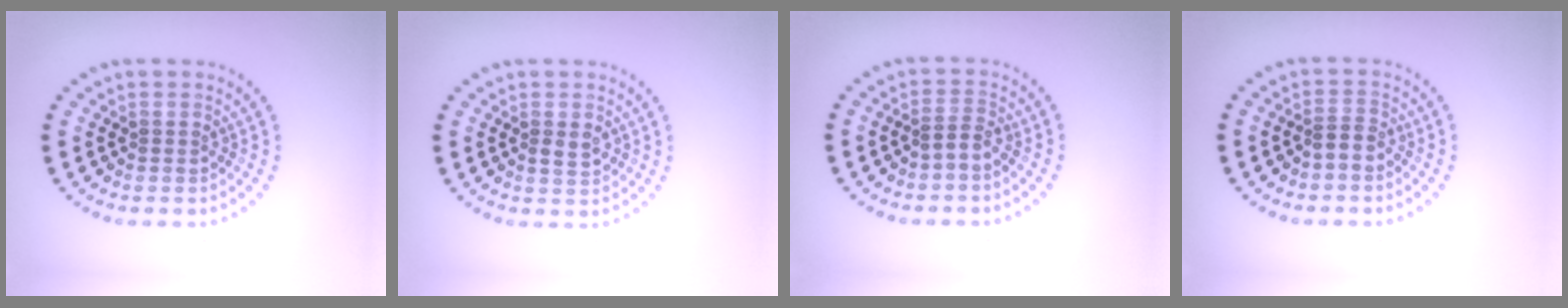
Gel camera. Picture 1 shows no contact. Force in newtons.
{"total": 1.3, "press": 1.3, "slide": 0.0}
{"total": 1.0, "press": 0.7, "slide": 0.7}
{"total": 1.6, "press": 1.3, "slide": 0.9}